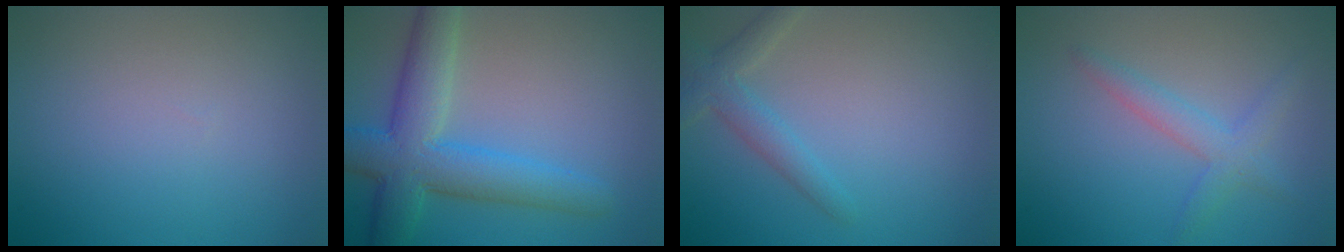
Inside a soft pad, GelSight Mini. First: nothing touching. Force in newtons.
{"total": 7.3, "press": 7.3, "slide": 0.3}
{"total": 2.5, "press": 2.5, "slide": 0.1}
{"total": 2.5, "press": 2.5, "slide": 0.1}